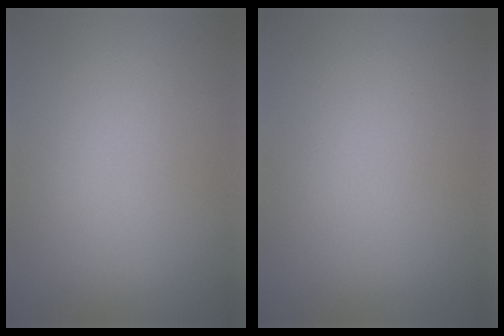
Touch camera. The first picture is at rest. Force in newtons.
{"total": 0.0}